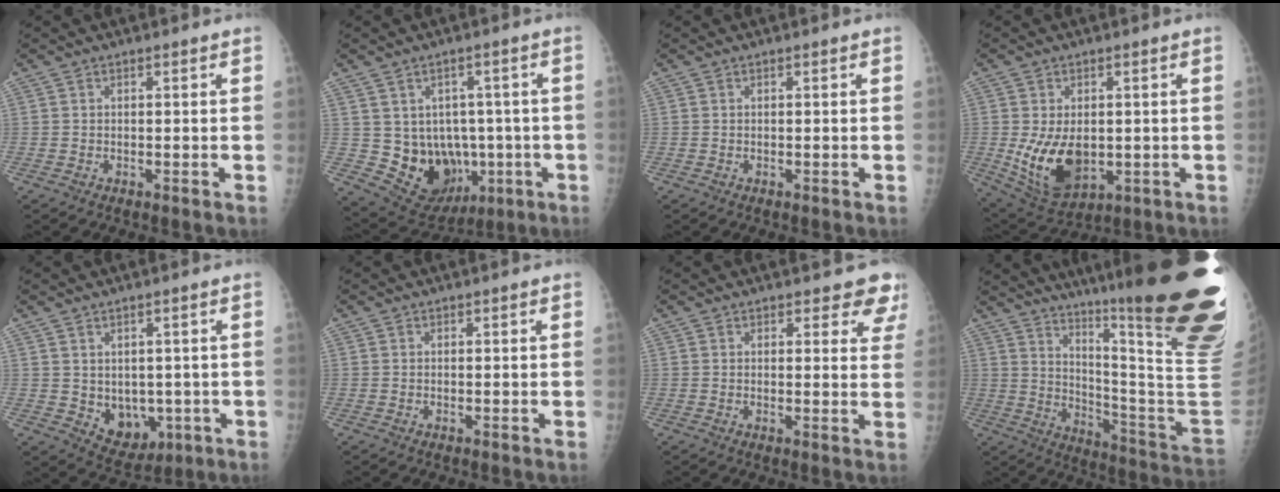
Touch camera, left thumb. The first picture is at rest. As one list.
[{"total": 13.6, "force": [-1.6, 11.0, 7.8], "torque": [-0.081, 0.009, 0.009]}, {"total": 0.0}, {"total": 11.8, "force": [-1.1, 7.4, 9.1], "torque": [-0.142, -0.016, 0.008]}, {"total": 7.7, "force": [-1.0, 5.8, 5.0], "torque": [-0.040, -0.009, 0.007]}, {"total": 0.0}, {"total": 6.1, "force": [5.2, 2.4, 2.1], "torque": [0.018, -0.025, 0.044]}, {"total": 35.3, "force": [21.2, 3.9, 28.0], "torque": [-0.286, -0.112, 0.311]}]